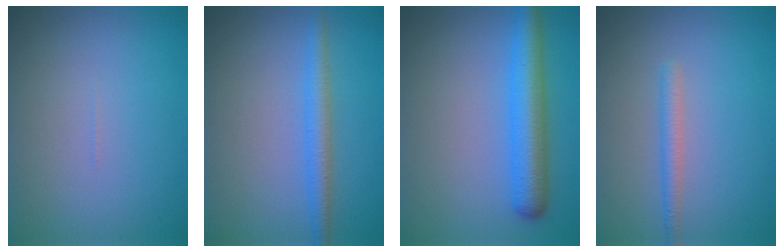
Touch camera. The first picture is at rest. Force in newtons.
{"total": 2.4, "press": 2.4, "slide": 0.2}
{"total": 5.2, "press": 5.2, "slide": 0.1}
{"total": 1.6, "press": 1.6, "slide": 0.1}